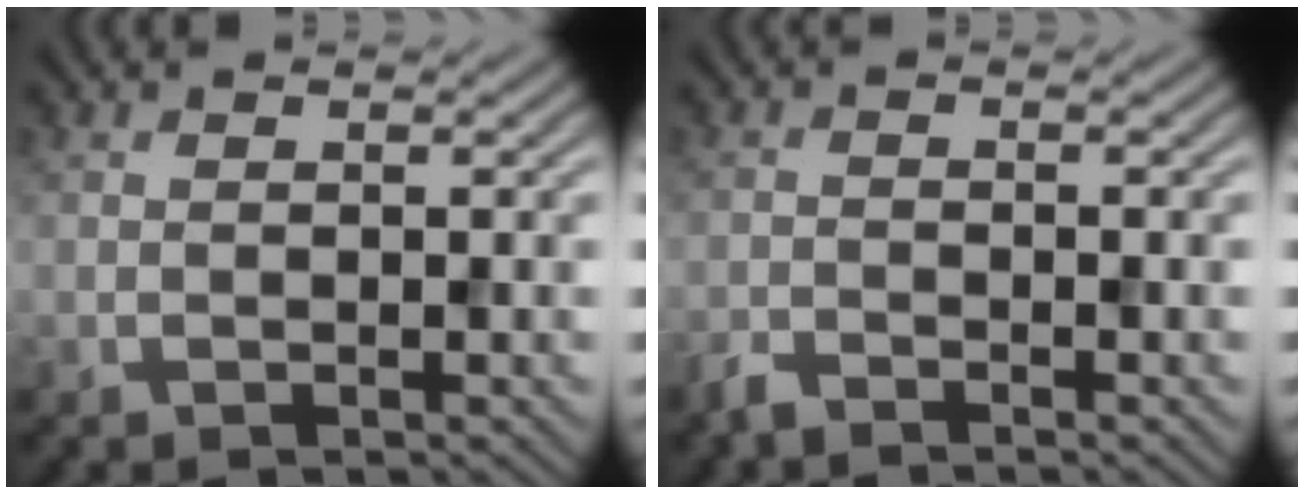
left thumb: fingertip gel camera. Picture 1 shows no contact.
{"total": 1.8, "force": [-1.7, 0.2, 0.6], "torque": [-0.015, -0.005, -0.042]}